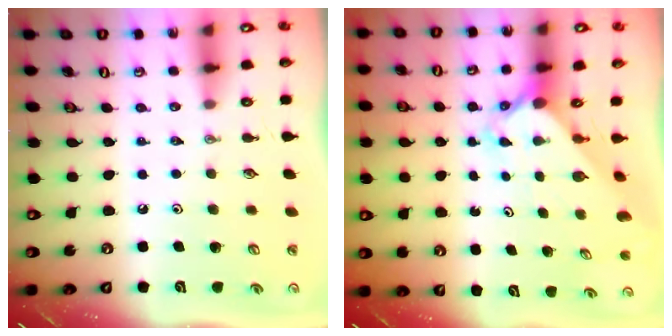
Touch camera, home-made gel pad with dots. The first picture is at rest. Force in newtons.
{"total": 2.6, "press": 2.6, "slide": 0.3}